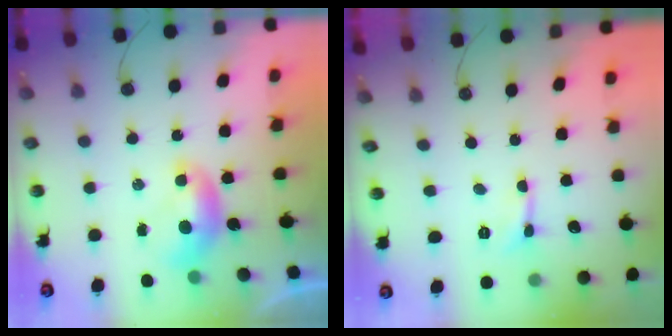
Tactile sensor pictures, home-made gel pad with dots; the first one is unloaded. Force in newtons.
{"total": 1.7, "press": 1.7, "slide": 0.5}